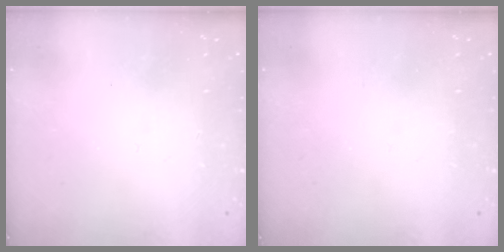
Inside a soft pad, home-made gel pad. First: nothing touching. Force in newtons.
{"total": 0.0}